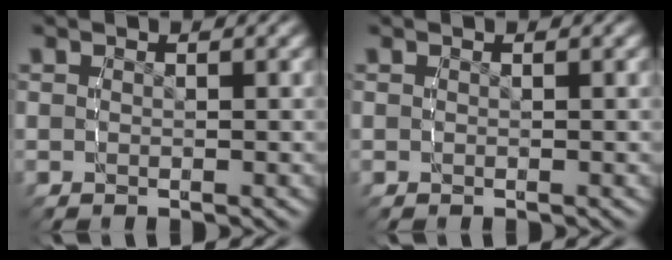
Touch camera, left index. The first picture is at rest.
{"total": 0.0}